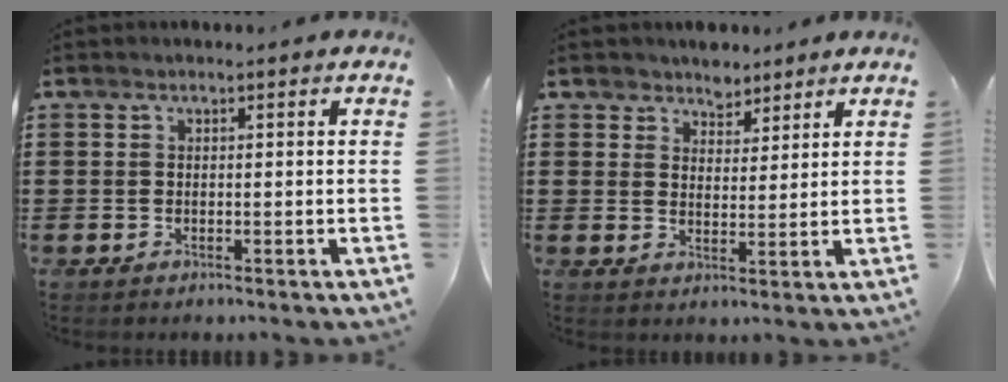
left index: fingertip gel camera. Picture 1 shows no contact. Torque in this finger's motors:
{"motor_torque": [0.52, -0.38, 0.01, 0.02]}